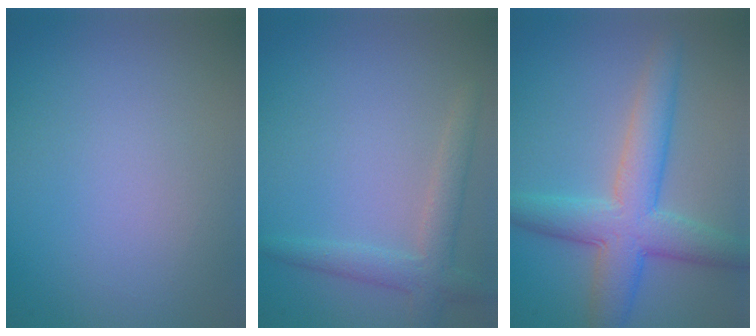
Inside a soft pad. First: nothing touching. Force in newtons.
{"total": 2.7, "press": 2.7, "slide": 0.1}
{"total": 6.5, "press": 6.5, "slide": 0.1}